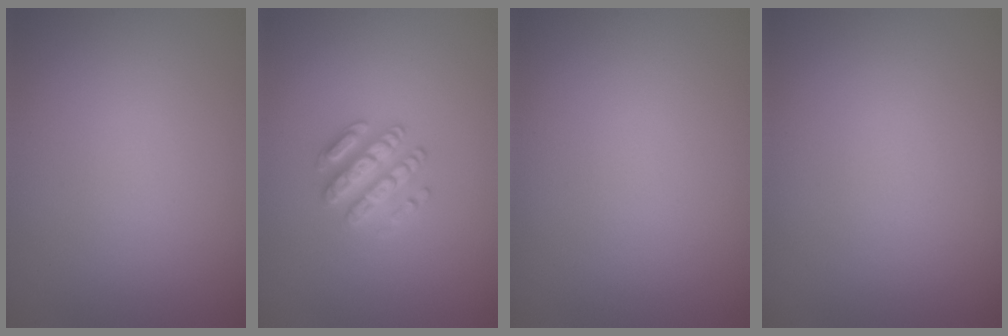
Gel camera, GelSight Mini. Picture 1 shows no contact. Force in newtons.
{"total": 3.0, "press": 2.9, "slide": 0.6}
{"total": 0.0}
{"total": 0.0}